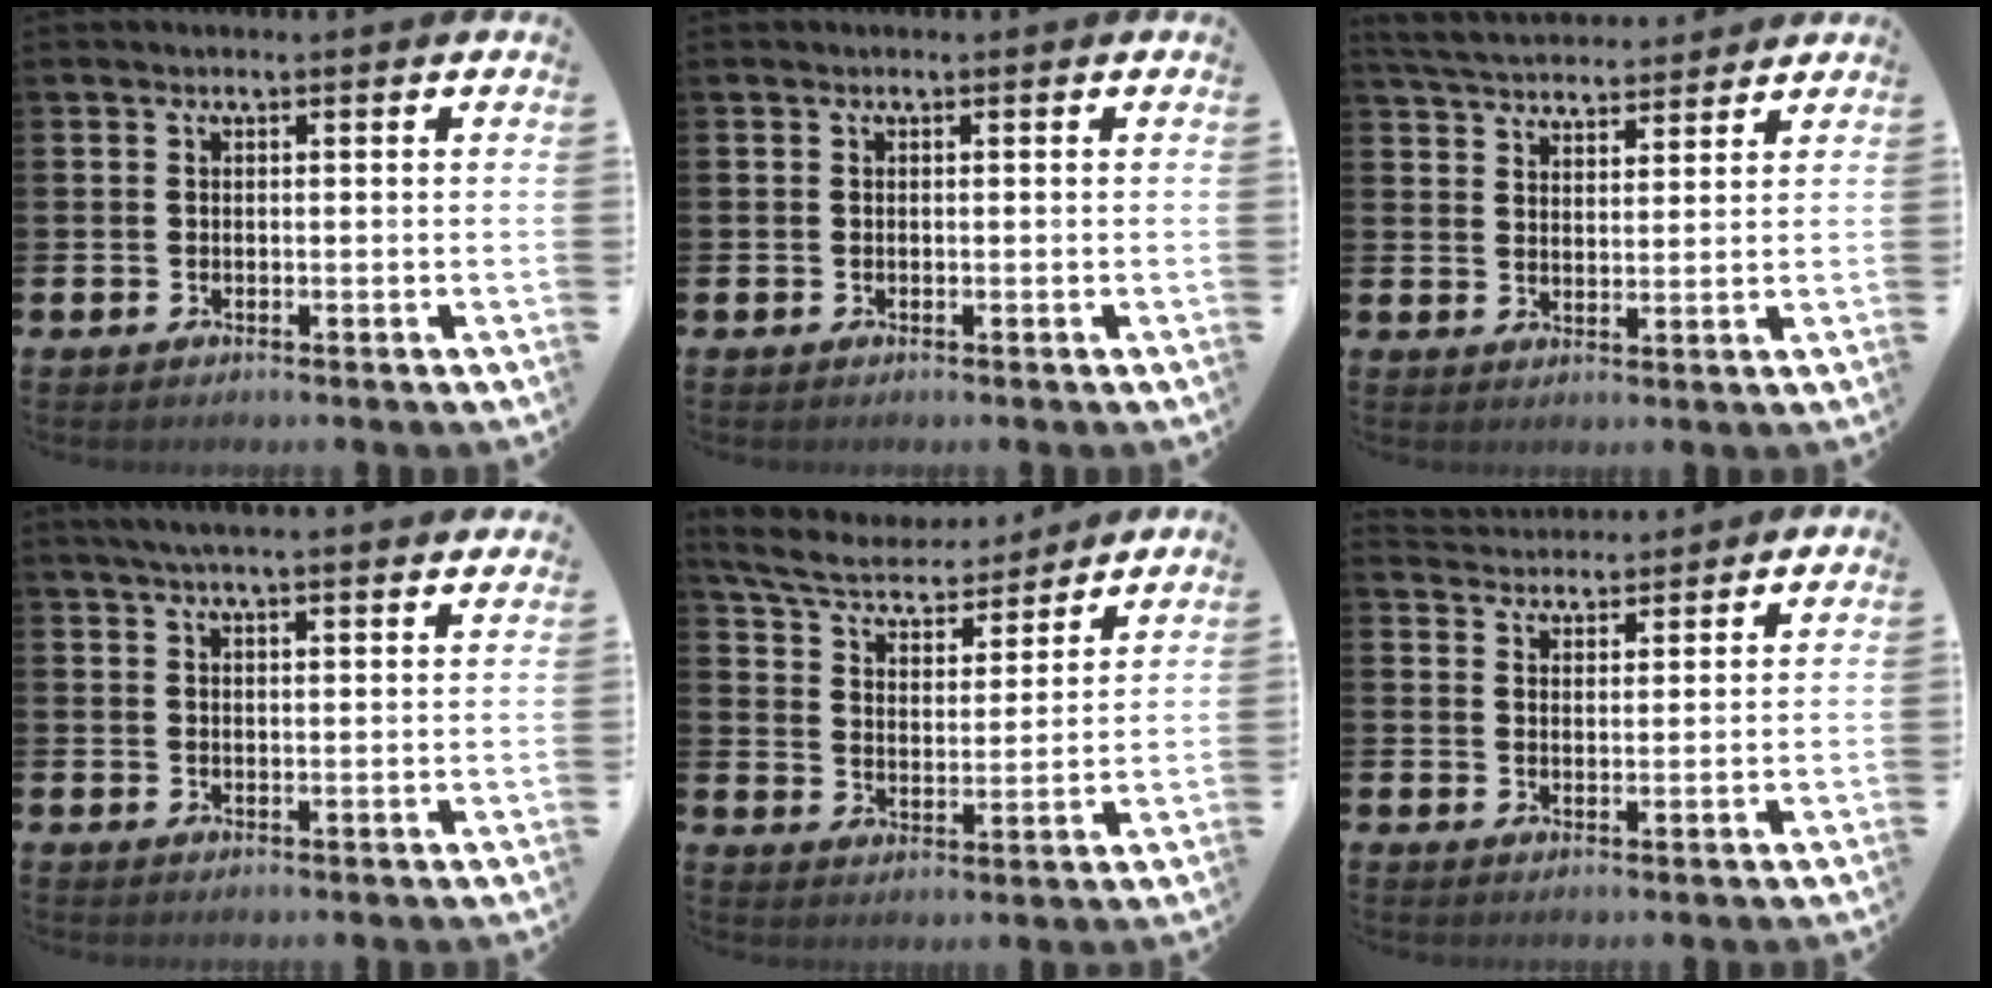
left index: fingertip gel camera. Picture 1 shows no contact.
{"total": 0.0}
{"total": 5.1, "force": [5.0, 0.8, 0.3], "torque": [-0.023, -0.025, 0.090]}
{"total": 4.0, "force": [3.8, -0.2, 1.3], "torque": [-0.031, -0.010, 0.068]}
{"total": 7.2, "force": [6.7, 1.8, 2.0], "torque": [-0.071, -0.046, 0.115]}
{"total": 3.8, "force": [3.7, 0.7, -0.5], "torque": [-0.004, -0.019, 0.069]}